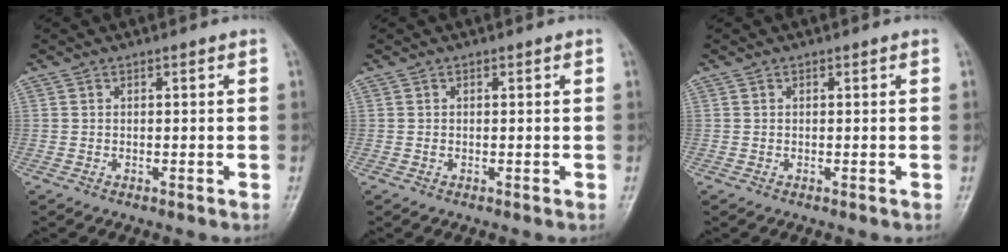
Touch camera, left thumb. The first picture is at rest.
{"total": 0.0}
{"total": 0.0}